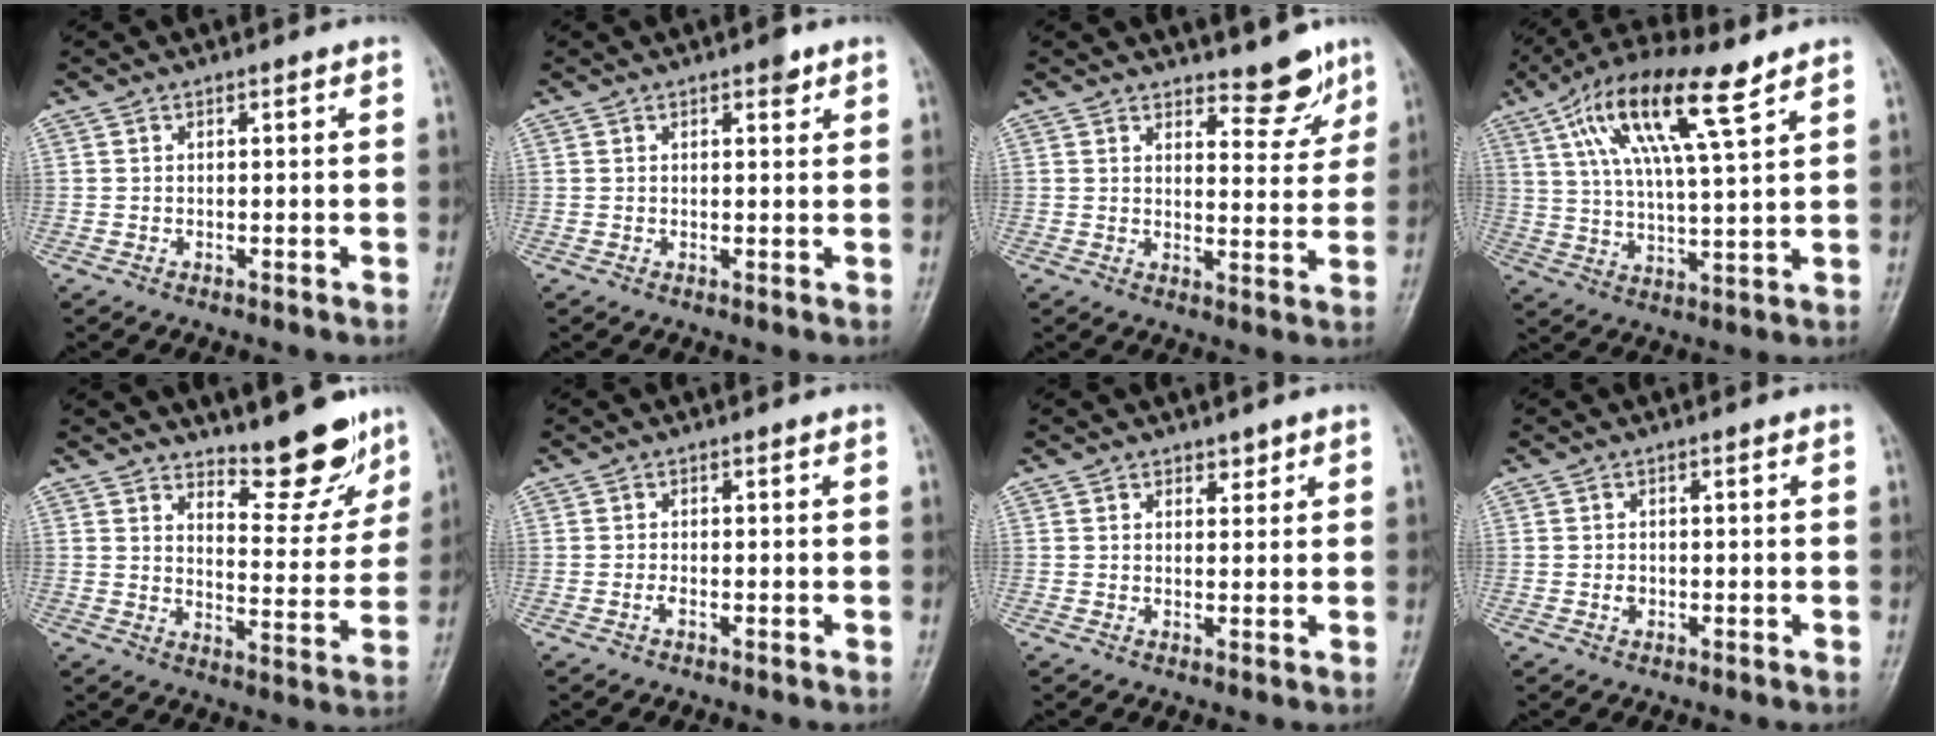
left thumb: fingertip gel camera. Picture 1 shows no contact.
{"total": 2.3, "force": [1.4, 1.0, 1.4], "torque": [-0.011, -0.006, 0.018]}
{"total": 6.8, "force": [5.9, 2.9, 1.7], "torque": [0.004, -0.053, 0.075]}
{"total": 16.2, "force": [8.2, 4.2, 13.3], "torque": [-0.243, -0.008, 0.149]}
{"total": 11.5, "force": [9.6, 3.4, 5.4], "torque": [-0.041, -0.078, 0.143]}
{"total": 0.7, "force": [-0.2, 0.3, 0.6], "torque": [-0.011, -0.002, -0.005]}
{"total": 1.8, "force": [1.4, 1.1, 0.5], "torque": [0.010, -0.009, 0.018]}
{"total": 1.0, "force": [-0.2, 0.8, 0.5], "torque": [-0.006, 0.001, -0.001]}